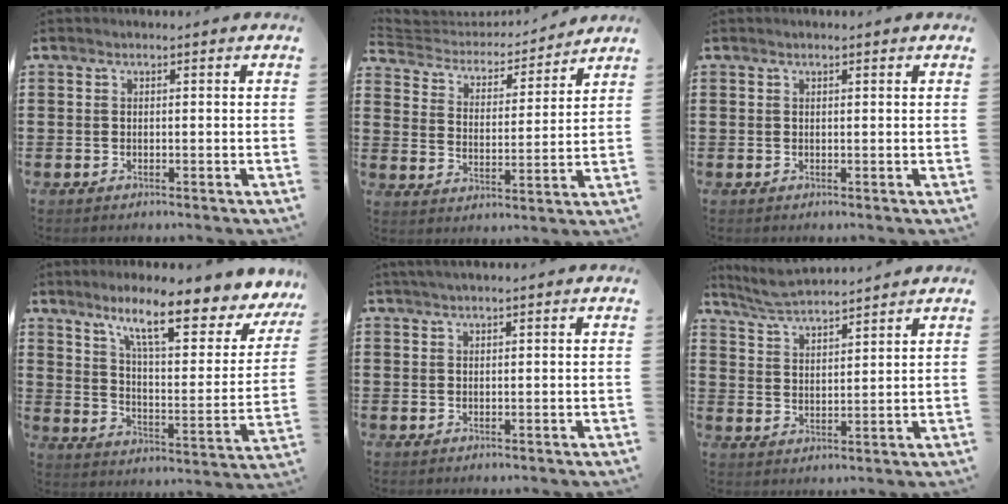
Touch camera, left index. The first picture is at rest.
{"total": 3.7, "force": [3.6, 0.8, 0.5], "torque": [-0.034, -0.029, 0.054]}
{"total": 0.6, "force": [0.4, 0.1, 0.4], "torque": [-0.009, 0.002, 0.008]}
{"total": 12.4, "force": [8.8, 1.6, 8.6], "torque": [-0.161, -0.046, 0.140]}
{"total": 1.1, "force": [0.8, 0.0, 0.7], "torque": [-0.015, 0.000, 0.016]}
{"total": 5.0, "force": [4.8, 0.3, 1.4], "torque": [-0.043, -0.014, 0.087]}